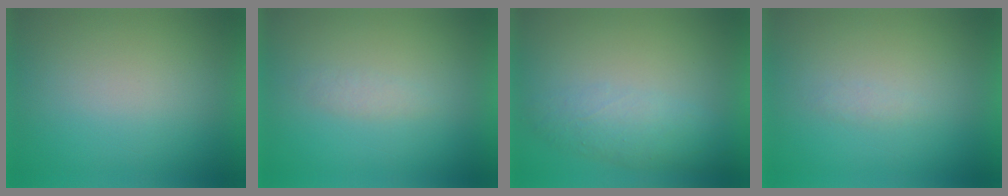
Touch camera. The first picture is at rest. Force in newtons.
{"total": 1.3}
{"total": 3.0}
{"total": 1.0}